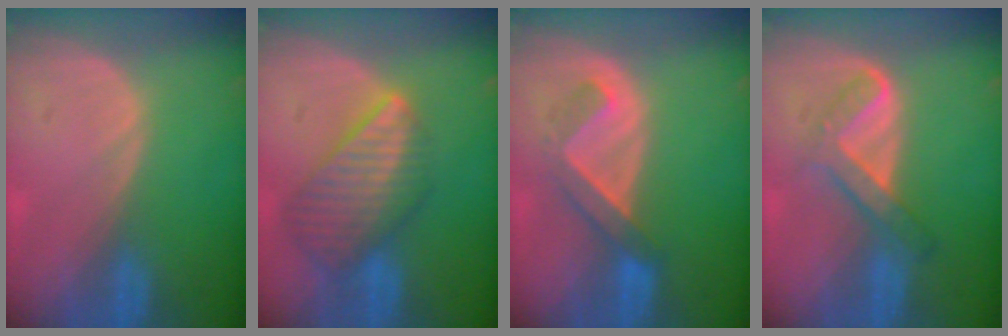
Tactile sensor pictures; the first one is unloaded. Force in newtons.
{"total": 8.7, "press": 7.6, "slide": 4.4}
{"total": 5.1, "press": 4.7, "slide": 2.0}
{"total": 5.3, "press": 5.0, "slide": 1.6}